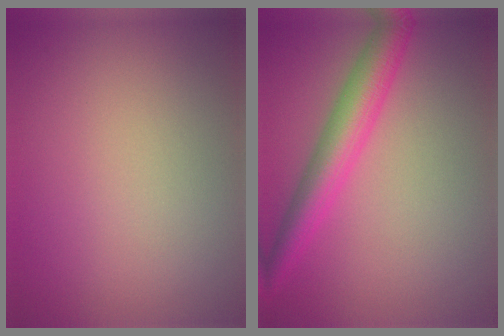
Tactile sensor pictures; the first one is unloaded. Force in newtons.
{"total": 4.9, "press": 4.9, "slide": 0.1}